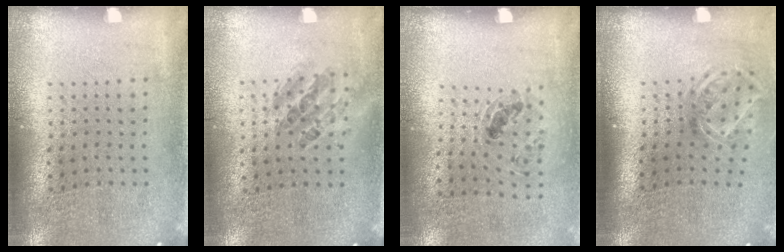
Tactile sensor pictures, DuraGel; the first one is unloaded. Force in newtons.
{"total": 1.0, "press": 0.9, "slide": 0.3}
{"total": 1.0, "press": 0.9, "slide": 0.5}
{"total": 2.0, "press": 1.3, "slide": 1.4}